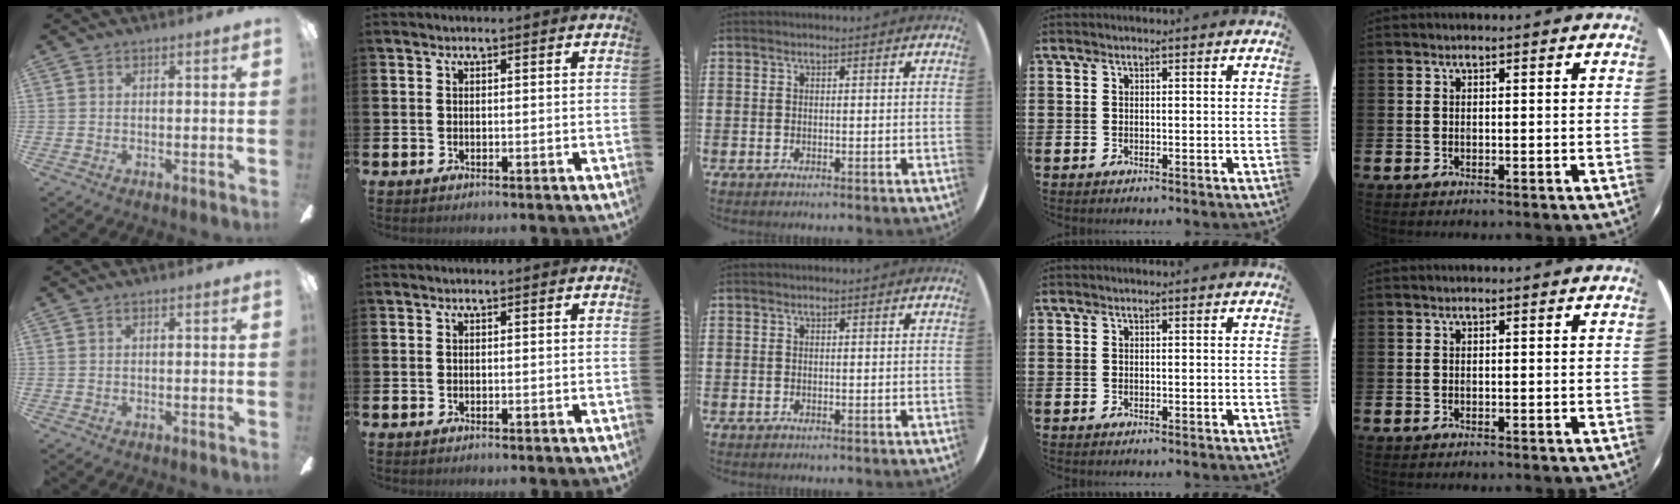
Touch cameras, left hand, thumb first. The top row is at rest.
{}